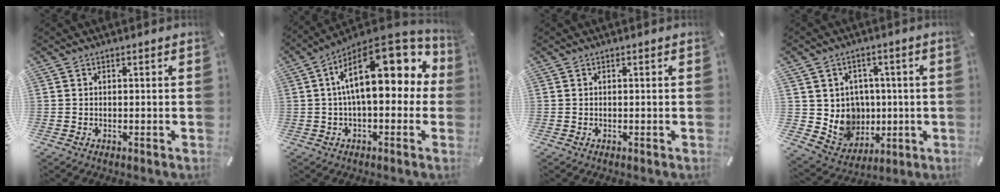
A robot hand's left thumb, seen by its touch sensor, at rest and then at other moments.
{"total": 20.3, "force": [4.8, 9.5, 17.2], "torque": [-0.266, -0.026, 0.081]}
{"total": 0.0}
{"total": 10.2, "force": [0.7, 10.0, 1.8], "torque": [-0.047, -0.024, 0.028]}